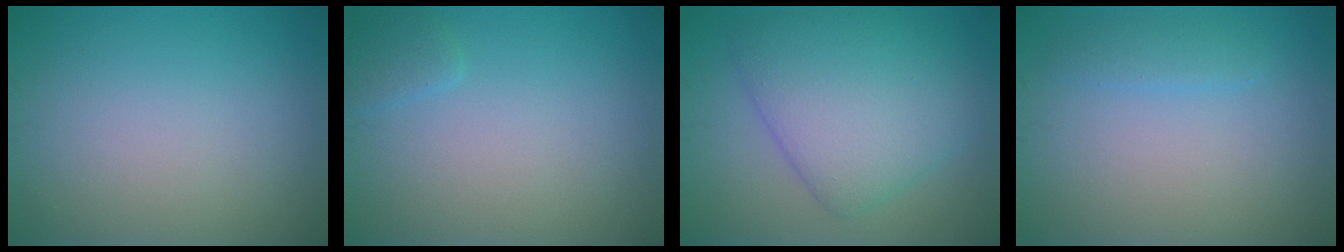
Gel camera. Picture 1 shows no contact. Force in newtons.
{"total": 1.0, "press": 1.0, "slide": 0.1}
{"total": 7.4, "press": 7.4, "slide": 0.1}
{"total": 1.4, "press": 1.4, "slide": 0.1}